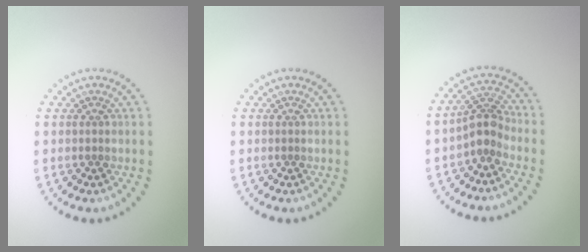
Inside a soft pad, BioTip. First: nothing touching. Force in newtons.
{"total": 0.0}
{"total": 2.7, "press": 2.0, "slide": 1.8}